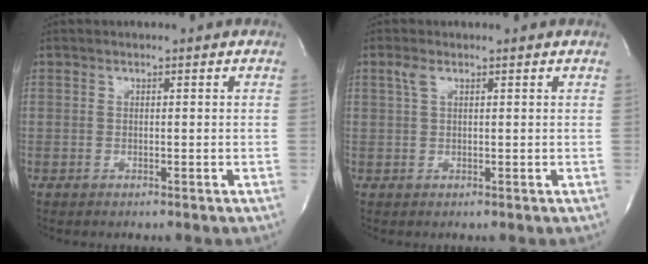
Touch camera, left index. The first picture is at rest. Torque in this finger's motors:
{"motor_torque": [0.77, 0.10, 0.11, 0.01]}